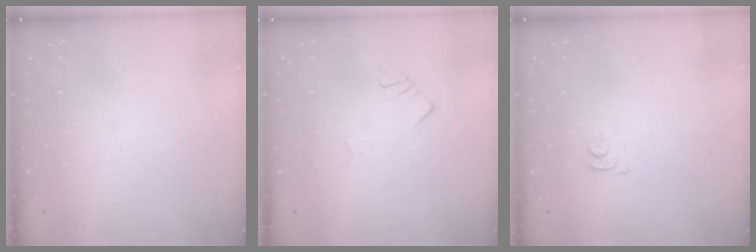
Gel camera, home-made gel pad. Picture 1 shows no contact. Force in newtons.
{"total": 2.1, "press": 2.1, "slide": 0.4}
{"total": 5.3, "press": 5.2, "slide": 0.6}